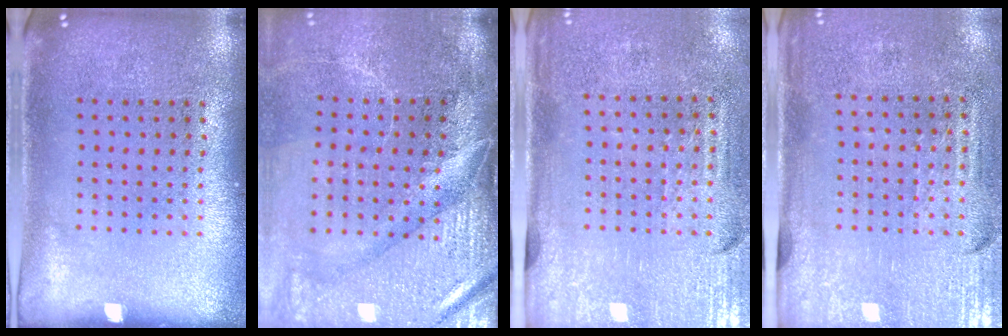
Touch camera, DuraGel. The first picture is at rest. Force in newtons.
{"total": 4.6, "press": 3.9, "slide": 2.5}
{"total": 3.2, "press": 2.8, "slide": 1.5}
{"total": 3.2, "press": 2.8, "slide": 1.5}